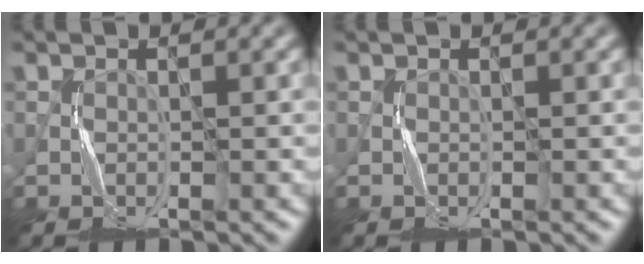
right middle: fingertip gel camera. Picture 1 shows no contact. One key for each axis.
{"total": 0.0}